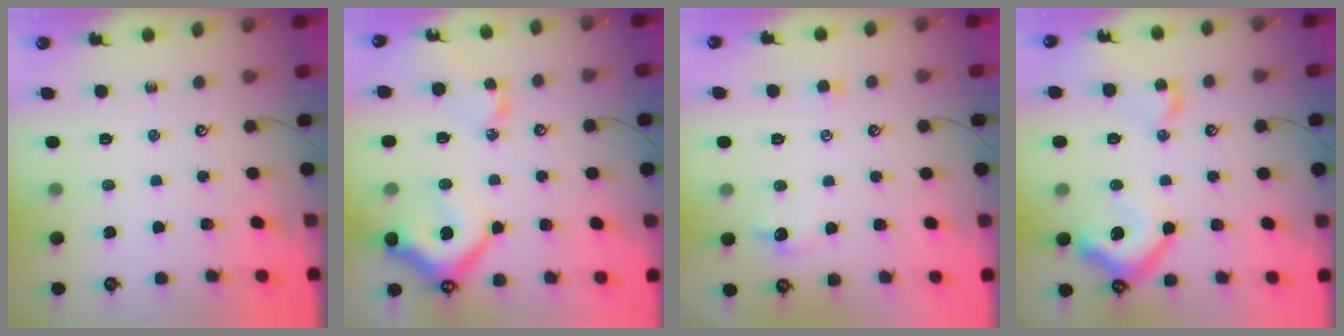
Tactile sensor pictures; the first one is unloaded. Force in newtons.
{"total": 15.6, "press": 15.5, "slide": 2.2}
{"total": 1.4, "press": 1.3, "slide": 0.6}
{"total": 14.1, "press": 14.0, "slide": 1.7}